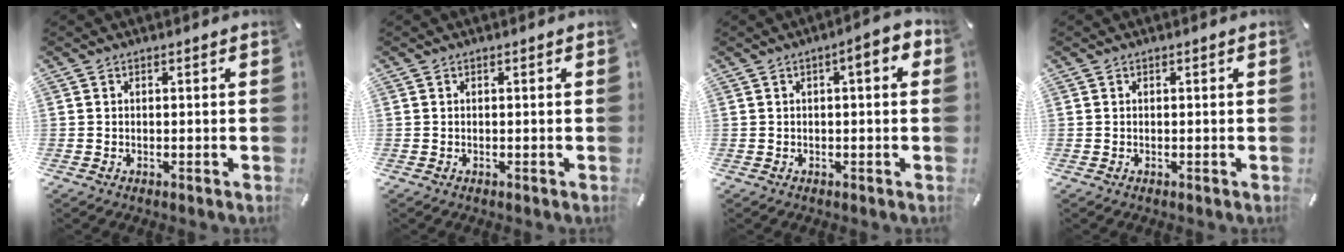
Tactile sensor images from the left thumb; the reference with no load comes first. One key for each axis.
{"total": 0.0}
{"total": 4.9, "fx": 1.1, "fy": 1.5, "fz": 4.6, "tx": -0.062, "ty": 0.000, "tz": 0.013}
{"total": 0.0}